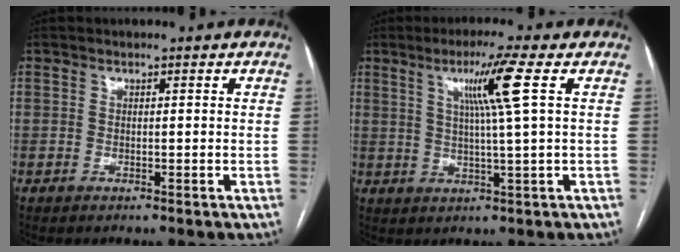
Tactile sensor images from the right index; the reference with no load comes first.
{"total": 7.5, "force": [2.6, -1.8, 6.8], "torque": [-0.124, 0.000, 0.049]}